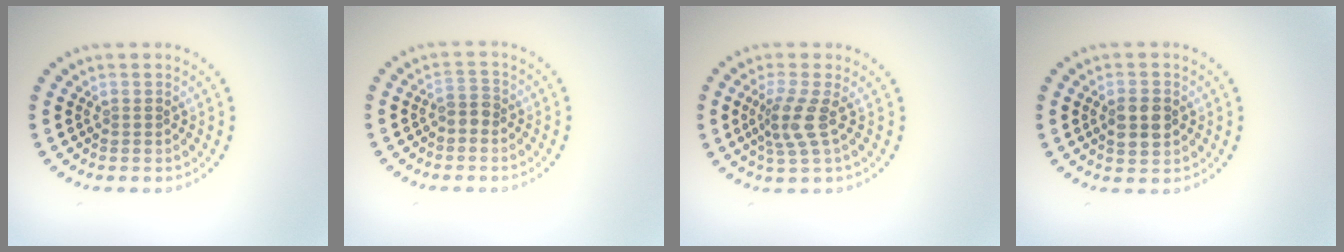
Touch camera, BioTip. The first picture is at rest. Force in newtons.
{"total": 1.4, "press": 1.2, "slide": 0.7}
{"total": 2.9, "press": 2.3, "slide": 1.8}
{"total": 2.8, "press": 2.8, "slide": 0.1}